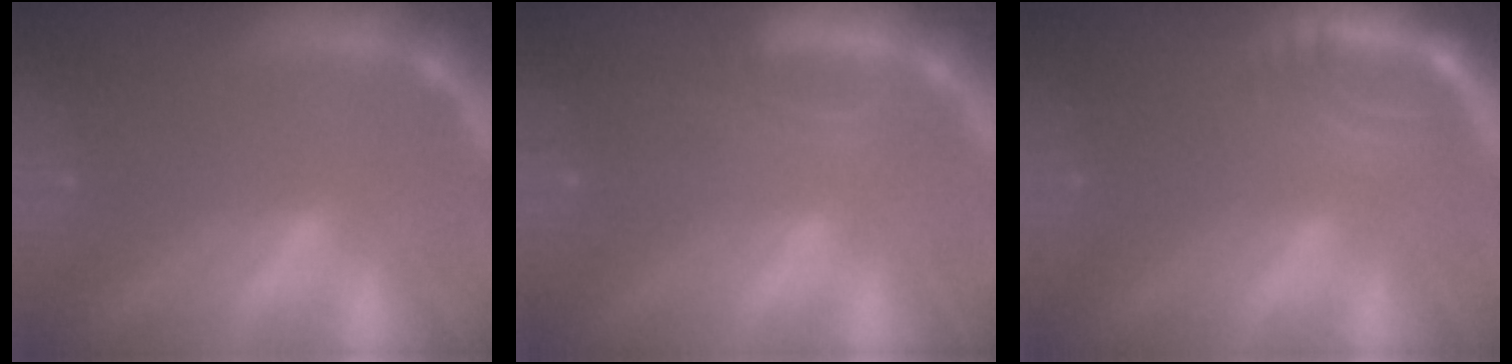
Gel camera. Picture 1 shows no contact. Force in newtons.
{"total": 2.5}
{"total": 4.5}